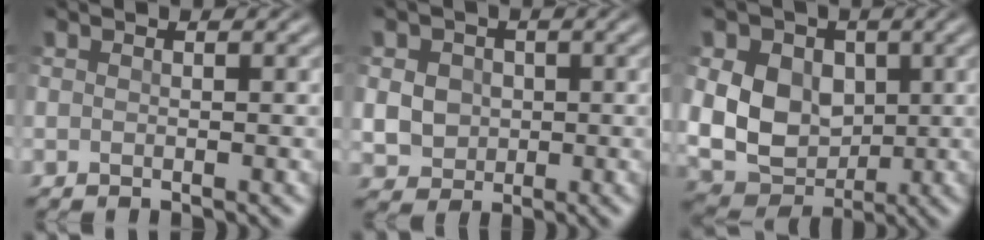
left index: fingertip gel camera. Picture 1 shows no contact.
{"total": 4.3, "force": [0.4, 3.7, 2.0], "torque": [-0.038, 0.009, -0.002]}
{"total": 8.3, "force": [1.1, 6.5, 5.0], "torque": [-0.094, -0.004, 0.012]}